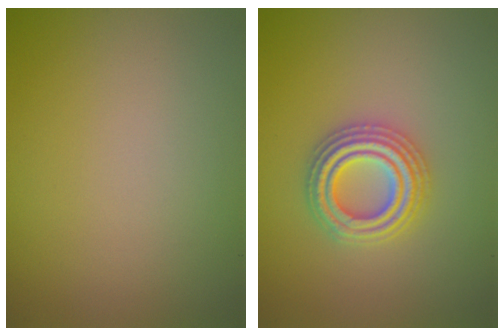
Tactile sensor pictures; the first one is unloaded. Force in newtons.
{"total": 4.4, "press": 4.4, "slide": 0.7}